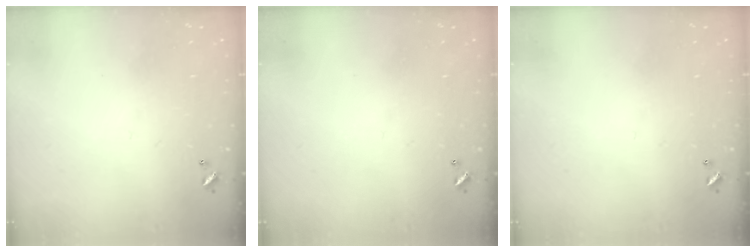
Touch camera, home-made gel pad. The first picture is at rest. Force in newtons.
{"total": 0.0}
{"total": 0.0}